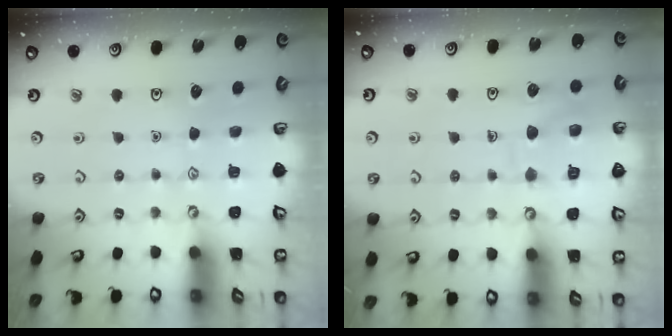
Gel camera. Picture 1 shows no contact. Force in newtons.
{"total": 10.1, "press": 10.1, "slide": 0.9}